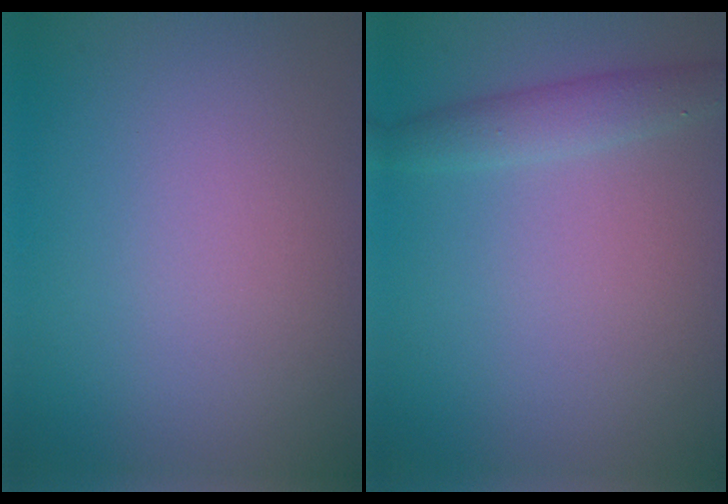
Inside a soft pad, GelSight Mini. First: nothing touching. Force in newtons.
{"total": 2.2, "press": 2.2, "slide": 0.0}